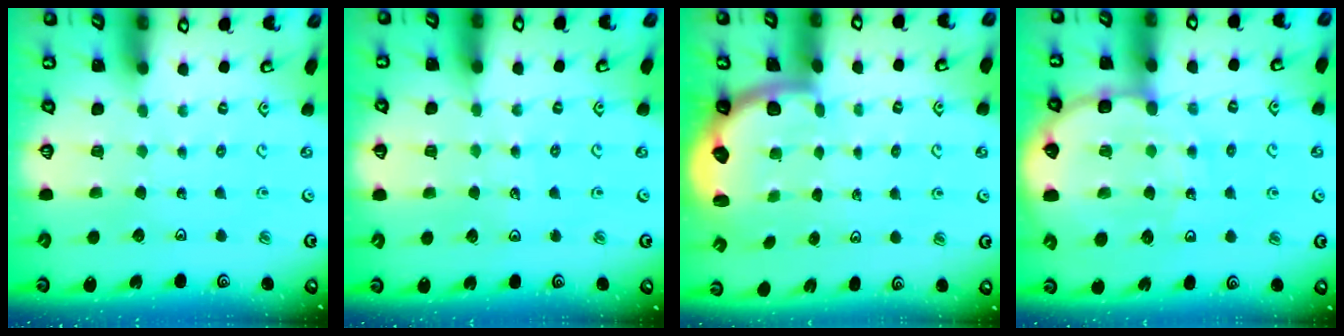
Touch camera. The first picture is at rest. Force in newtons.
{"total": 3.7, "press": 3.6, "slide": 0.6}
{"total": 2.1, "press": 1.9, "slide": 1.0}
{"total": 10.8, "press": 10.5, "slide": 2.4}